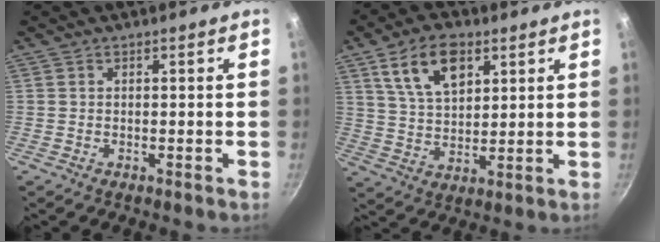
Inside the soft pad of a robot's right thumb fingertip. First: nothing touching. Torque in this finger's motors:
{"motor_torque": [-0.09, 0.34, 0.75, 0.96, 0.25]}